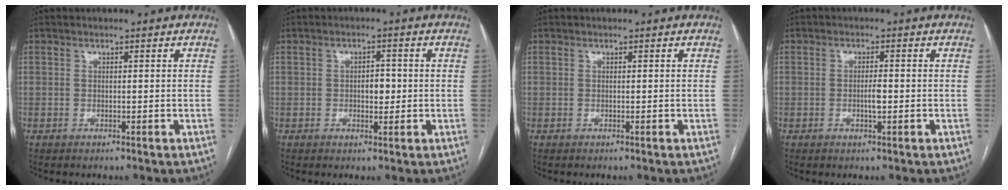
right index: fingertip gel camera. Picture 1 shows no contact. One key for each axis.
{"total": 2.5, "fx": -0.2, "fy": 1.4, "fz": 2.1, "tx": -0.029, "ty": 0.004, "tz": -0.001}
{"total": 0.0}
{"total": 2.2, "fx": -0.4, "fy": 0.5, "fz": 2.1, "tx": -0.041, "ty": 0.000, "tz": -0.007}